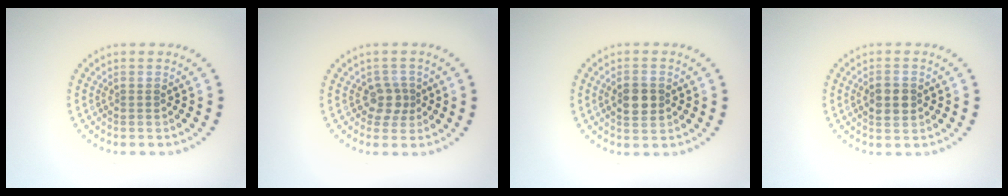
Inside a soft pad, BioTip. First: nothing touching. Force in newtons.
{"total": 2.0, "press": 1.6, "slide": 1.2}
{"total": 3.3, "press": 3.3, "slide": 0.1}
{"total": 2.9, "press": 2.9, "slide": 0.1}